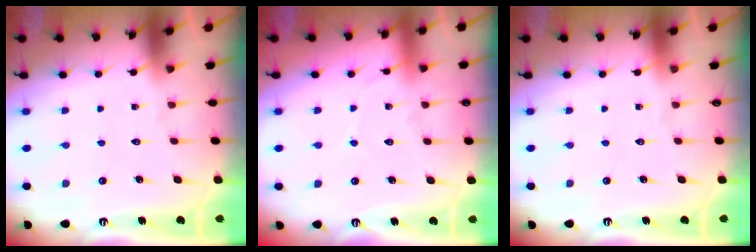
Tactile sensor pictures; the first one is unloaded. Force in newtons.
{"total": 2.9, "press": 2.8, "slide": 0.4}
{"total": 0.0}